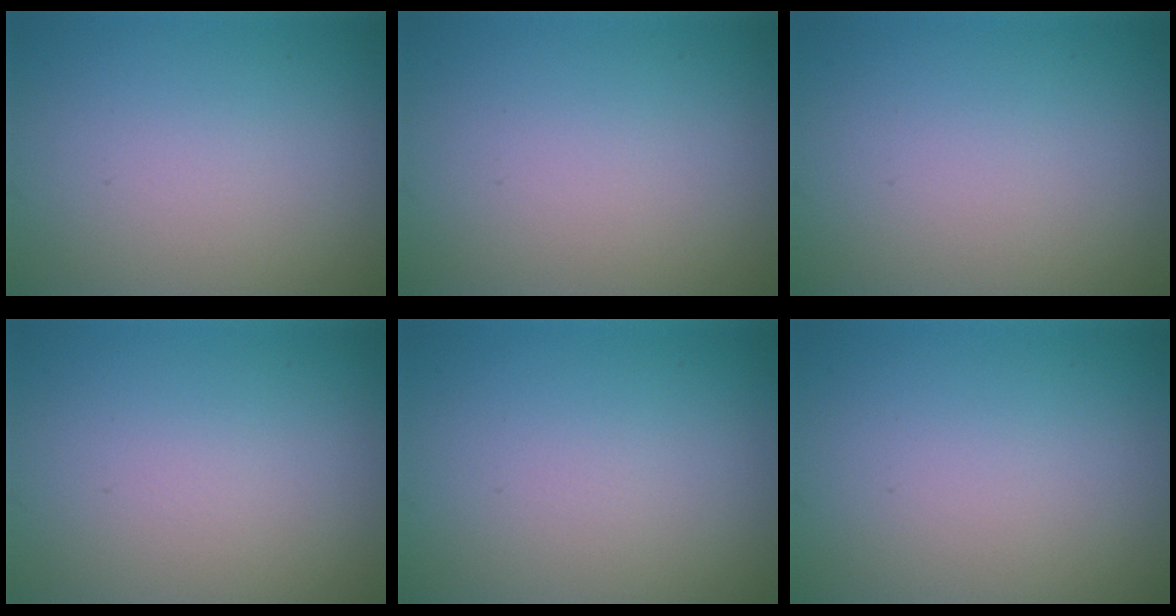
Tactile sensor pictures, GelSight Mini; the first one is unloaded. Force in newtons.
{"total": 0.0}
{"total": 0.0}
{"total": 0.0}
{"total": 0.0}
{"total": 0.0}